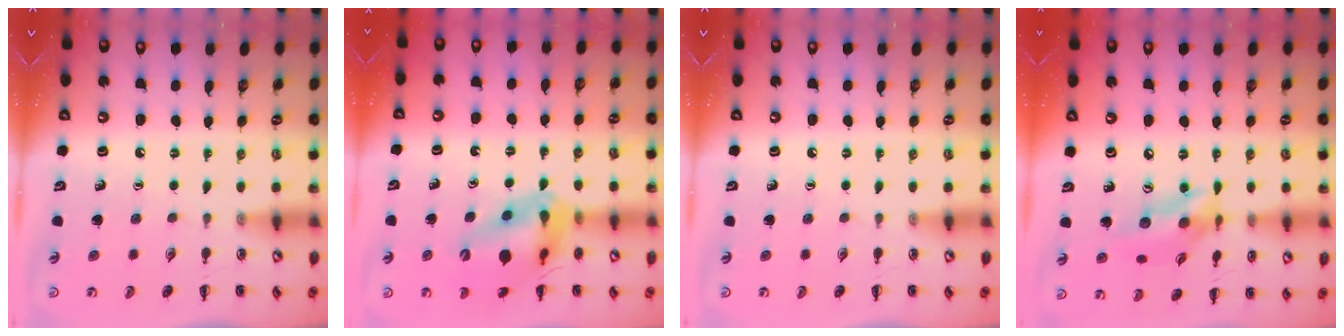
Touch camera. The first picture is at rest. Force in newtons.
{"total": 15.4, "press": 15.1, "slide": 3.0}
{"total": 0.0}
{"total": 12.5, "press": 12.3, "slide": 2.6}